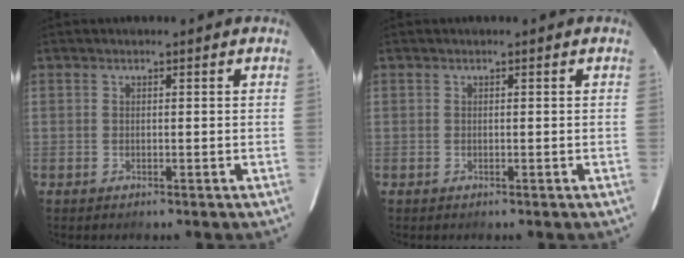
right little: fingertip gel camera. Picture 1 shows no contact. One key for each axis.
{"total": 0.0}